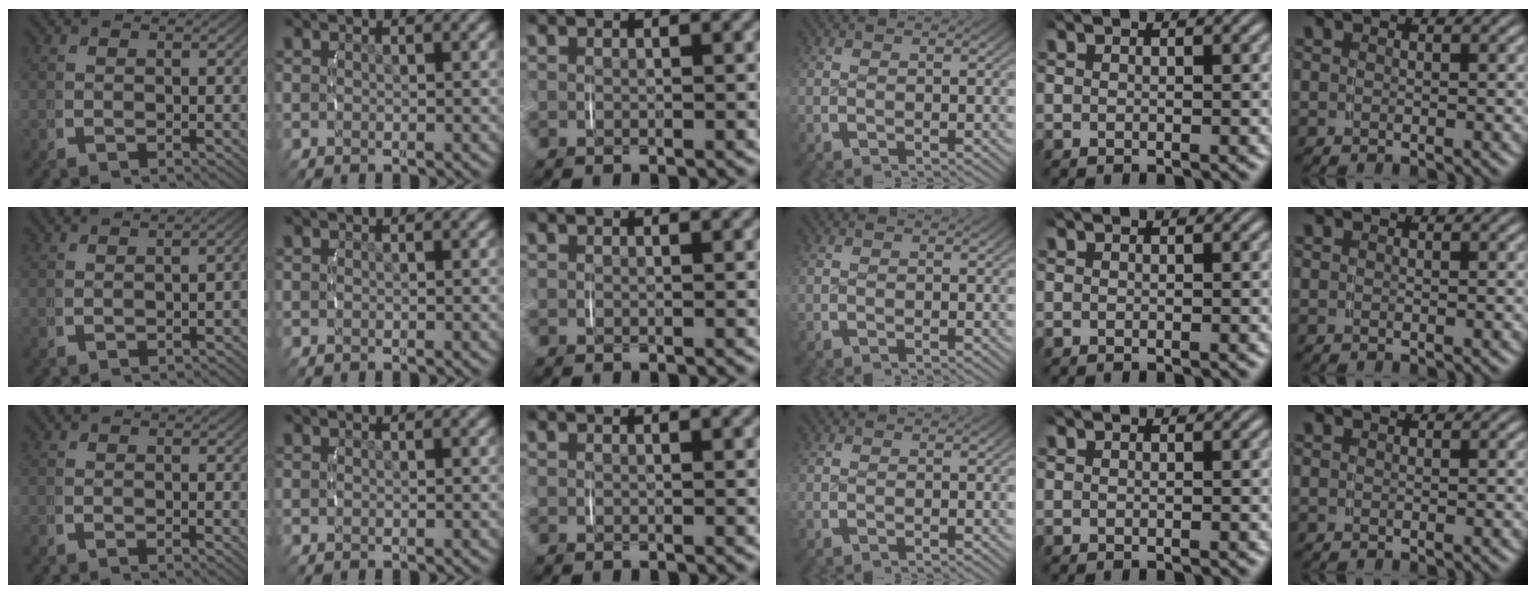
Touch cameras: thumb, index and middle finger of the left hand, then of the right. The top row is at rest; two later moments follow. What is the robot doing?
{"motion": "lift_and_place", "object": "string"}